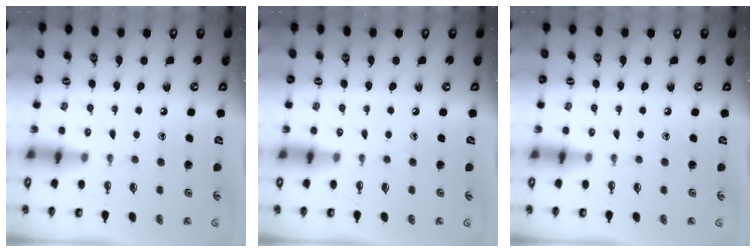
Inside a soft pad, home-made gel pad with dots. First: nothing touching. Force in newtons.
{"total": 0.0}
{"total": 0.0}